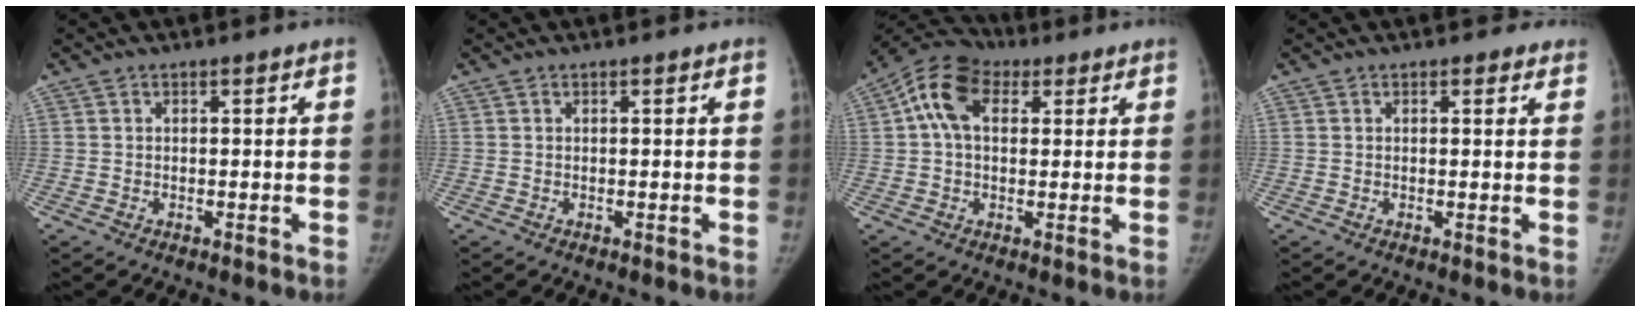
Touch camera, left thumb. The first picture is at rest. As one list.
[{"total": 0.0}, {"total": 10.7, "force": [3.2, 7.1, 7.4], "torque": [-0.126, 0.028, 0.044]}, {"total": 1.6, "force": [1.2, 0.8, 0.6], "torque": [0.009, -0.003, 0.008]}]